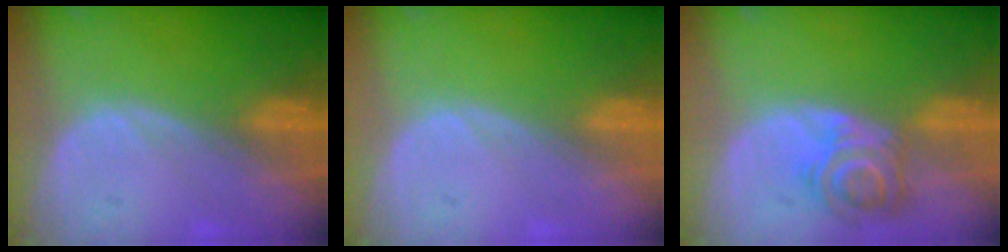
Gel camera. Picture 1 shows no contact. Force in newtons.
{"total": 0.0}
{"total": 5.6, "press": 5.5, "slide": 1.0}